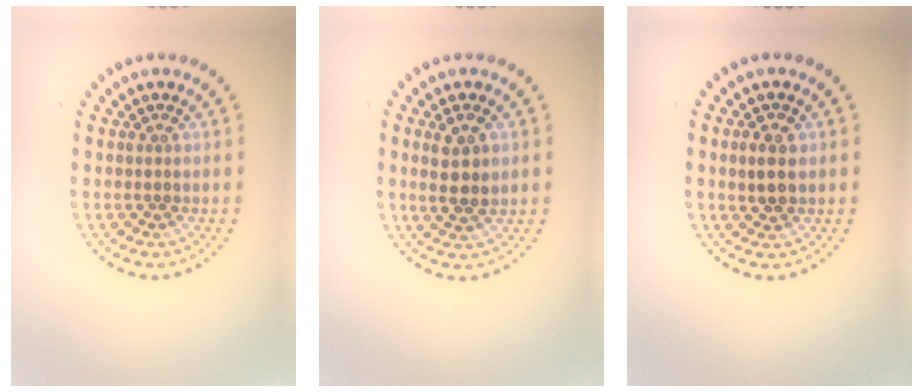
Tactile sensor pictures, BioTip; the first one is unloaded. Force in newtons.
{"total": 2.9, "press": 2.8, "slide": 0.8}
{"total": 2.1, "press": 2.1, "slide": 0.2}